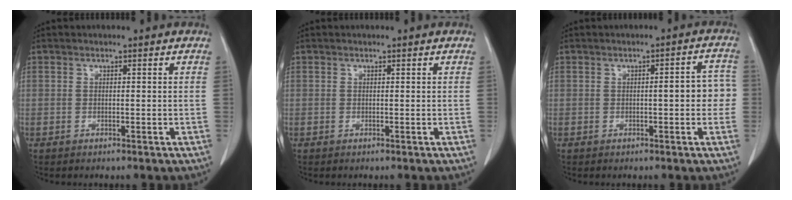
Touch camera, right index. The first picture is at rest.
{"total": 0.0}
{"total": 4.4, "force": [-0.4, 1.1, 4.3], "torque": [-0.047, 0.018, -0.007]}